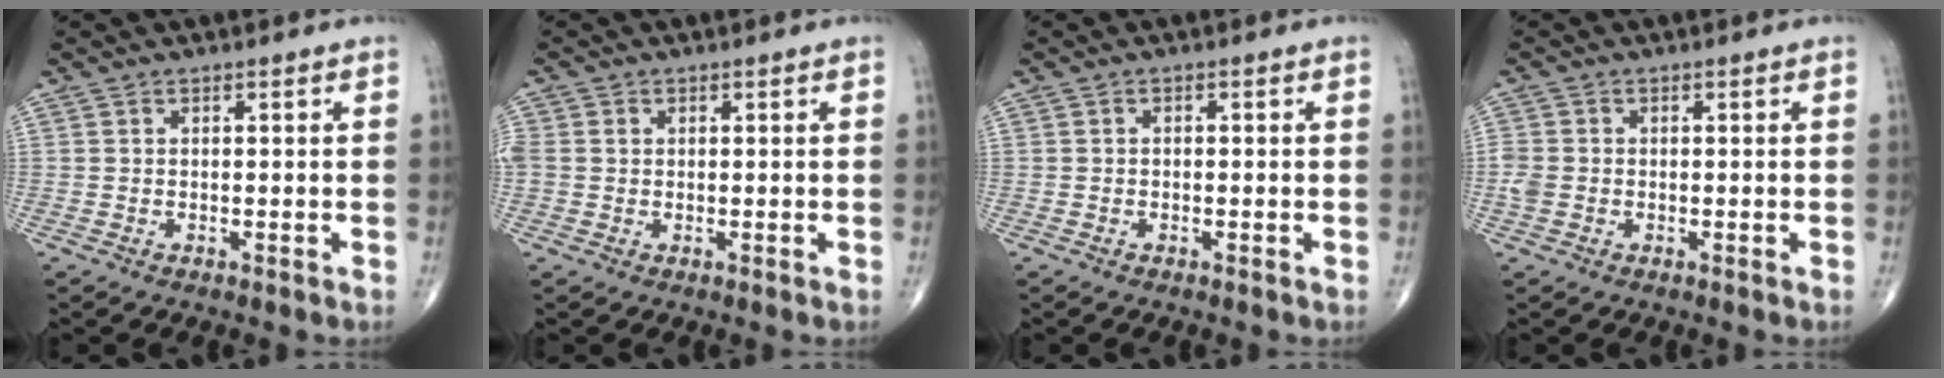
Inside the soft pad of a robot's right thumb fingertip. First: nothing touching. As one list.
[{"total": 2.6, "force": [0.3, 2.3, 1.3], "torque": [-0.034, 0.009, 0.010]}, {"total": 0.5, "force": [-0.1, 0.4, 0.3], "torque": [-0.001, 0.002, -0.005]}, {"total": 2.5, "force": [-0.6, 2.0, 1.3], "torque": [-0.033, 0.001, -0.013]}]